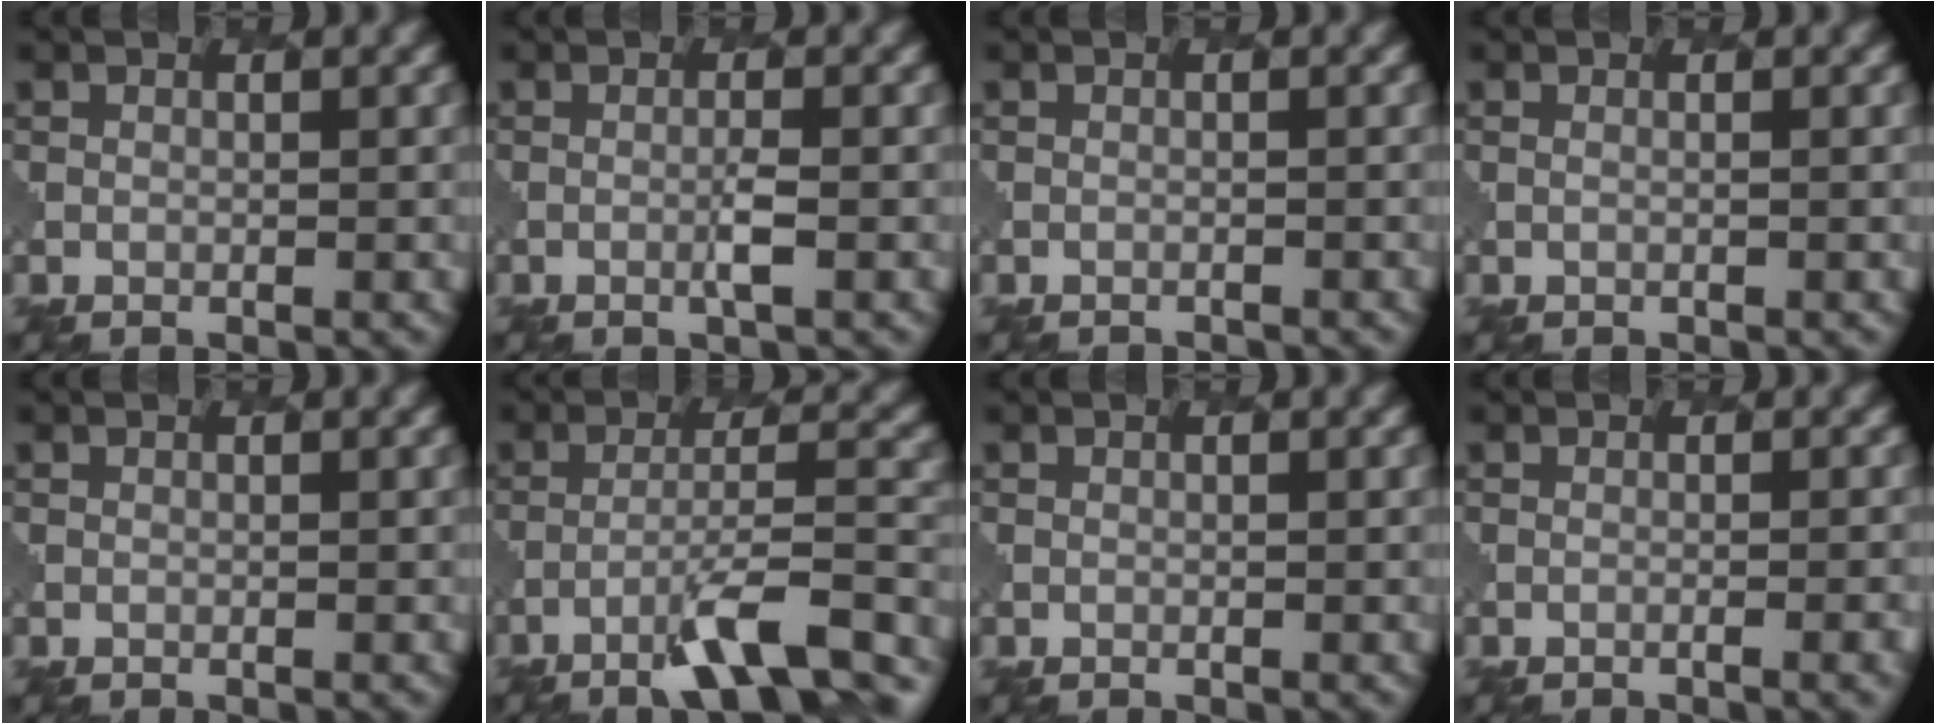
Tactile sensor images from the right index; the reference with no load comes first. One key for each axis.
{"total": 1.1, "fx": 0.0, "fy": -0.1, "fz": 1.1, "tx": -0.021, "ty": 0.004, "tz": -0.002}
{"total": 1.3, "fx": -1.3, "fy": 0.2, "fz": 0.2, "tx": 0.010, "ty": -0.002, "tz": -0.019}
{"total": 0.6, "fx": 0.2, "fy": 0.2, "fz": 0.5, "tx": -0.005, "ty": -0.003, "tz": -0.007}
{"total": 0.0}
{"total": 7.9, "fx": -5.1, "fy": 1.3, "fz": 5.9, "tx": -0.096, "ty": 0.008, "tz": -0.079}
{"total": 0.0}
{"total": 2.2, "fx": -0.8, "fy": 0.7, "fz": 2.0, "tx": -0.012, "ty": 0.008, "tz": -0.017}